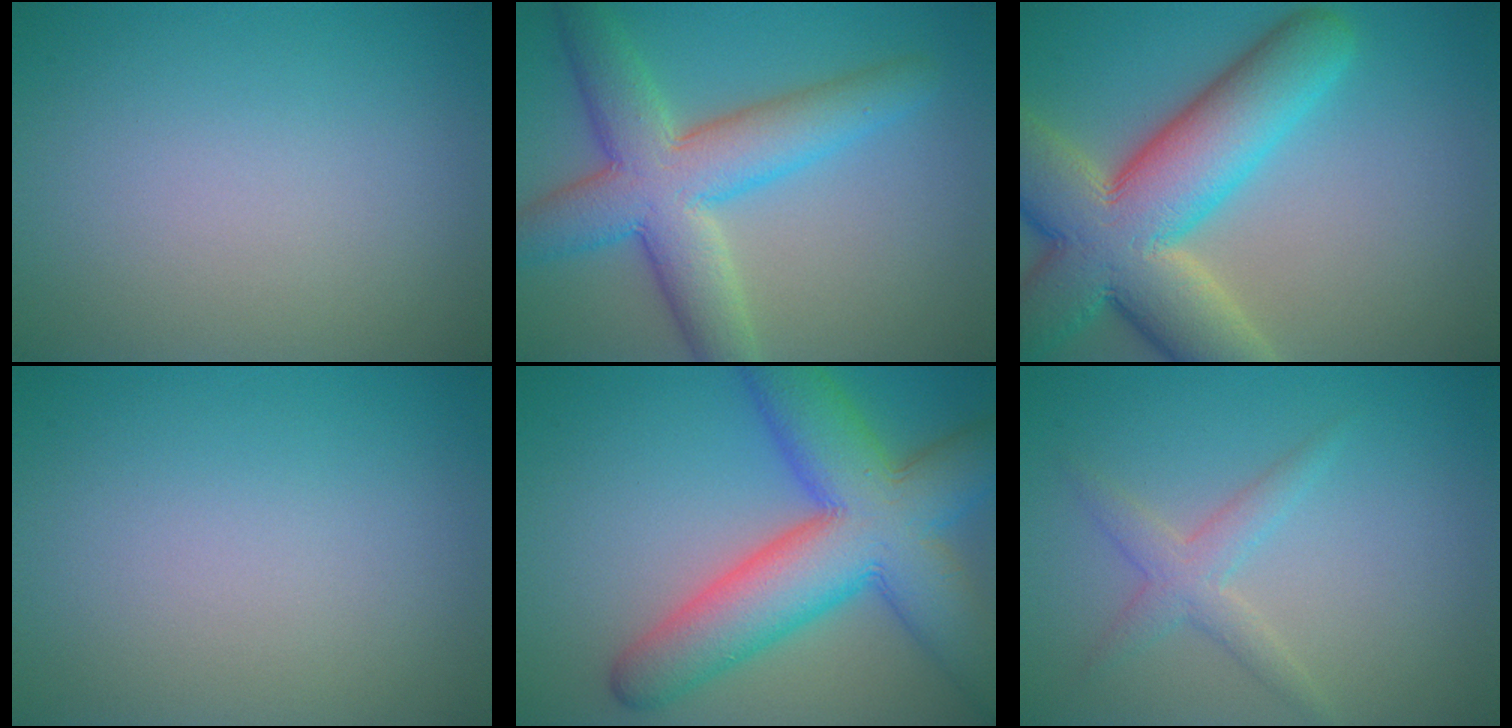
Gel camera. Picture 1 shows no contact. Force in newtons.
{"total": 8.3, "press": 8.3, "slide": 0.2}
{"total": 12.8, "press": 12.8, "slide": 0.8}
{"total": 0.0}
{"total": 11.8, "press": 11.8, "slide": 0.6}
{"total": 2.3, "press": 2.3, "slide": 0.0}